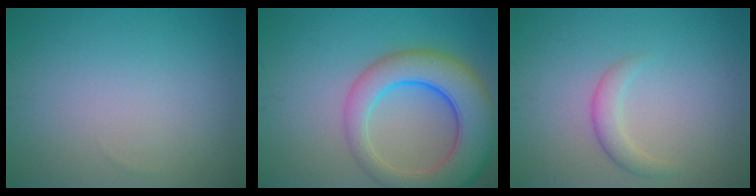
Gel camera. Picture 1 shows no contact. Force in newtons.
{"total": 8.8, "press": 8.7, "slide": 0.5}
{"total": 2.5, "press": 2.5, "slide": 0.1}